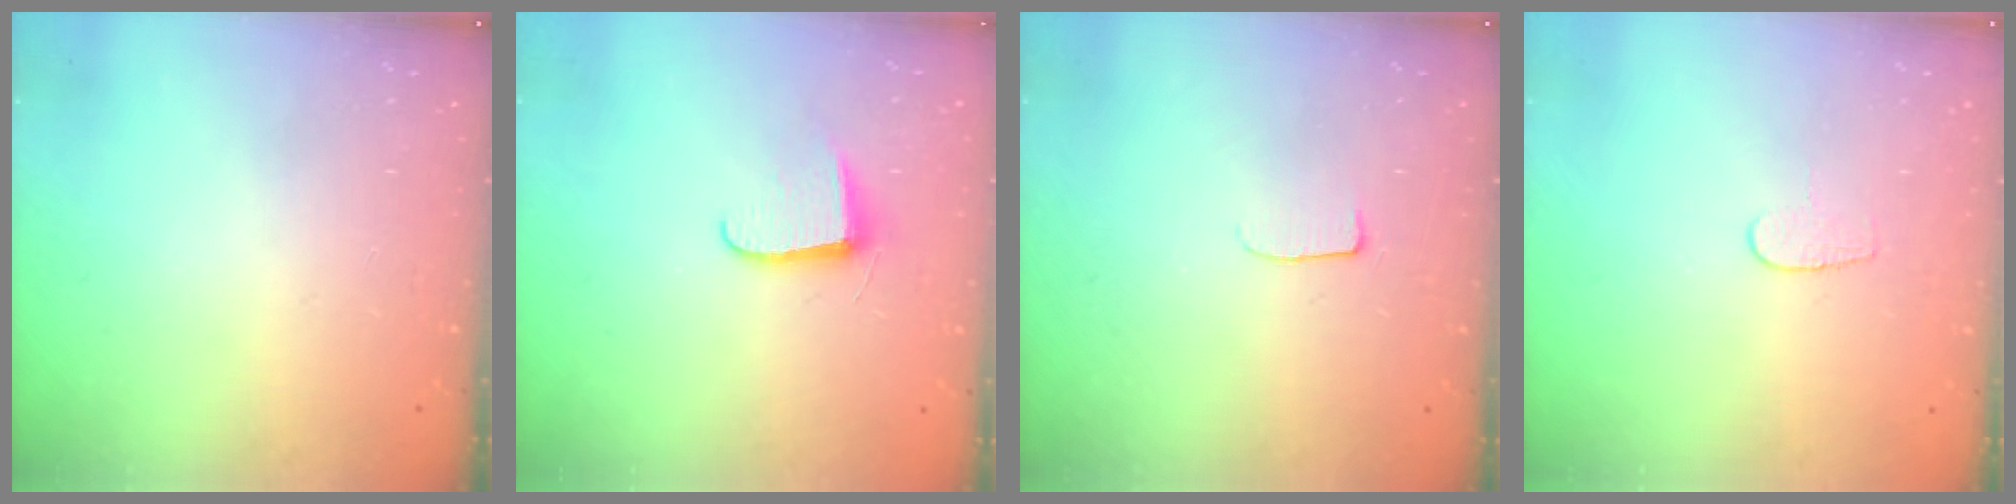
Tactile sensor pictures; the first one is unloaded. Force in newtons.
{"total": 6.2, "press": 6.2, "slide": 0.7}
{"total": 5.1, "press": 5.0, "slide": 0.6}
{"total": 3.7, "press": 3.7, "slide": 0.3}